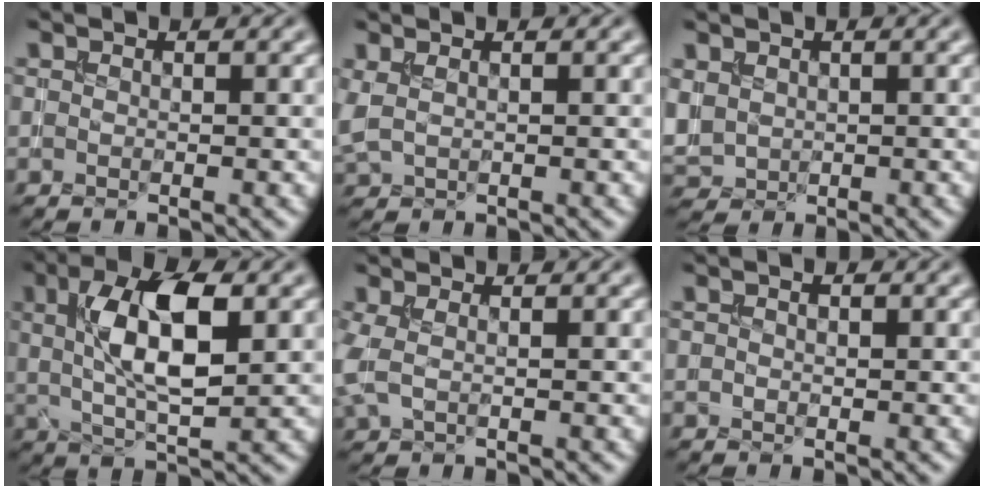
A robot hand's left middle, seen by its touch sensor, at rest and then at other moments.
{"total": 1.5, "force": [0.9, 0.7, 1.0], "torque": [-0.029, 0.004, 0.022]}
{"total": 2.2, "force": [0.6, 1.9, 0.9], "torque": [-0.030, -0.002, 0.017]}
{"total": 8.0, "force": [1.8, 3.1, 7.2], "torque": [-0.128, 0.010, 0.030]}
{"total": 2.0, "force": [0.1, 1.1, 1.7], "torque": [-0.051, 0.001, -0.001]}
{"total": 1.0, "force": [0.1, 0.7, 0.8], "torque": [-0.011, 0.000, 0.001]}